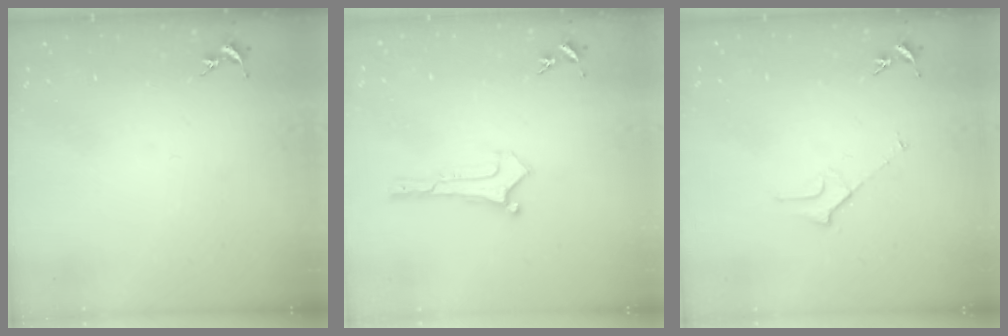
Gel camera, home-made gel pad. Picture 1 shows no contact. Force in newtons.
{"total": 0.0}
{"total": 2.3, "press": 2.3, "slide": 0.2}